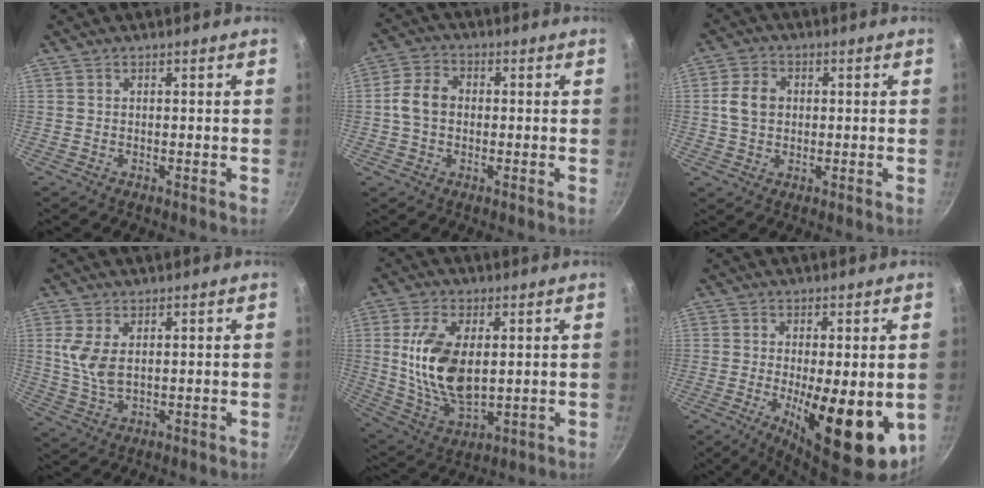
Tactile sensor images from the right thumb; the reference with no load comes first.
{"total": 6.5, "force": [-0.2, 4.9, 4.3], "torque": [-0.078, 0.018, -0.010]}
{"total": 6.1, "force": [0.5, 4.7, 3.8], "torque": [-0.062, 0.008, 0.007]}
{"total": 6.2, "force": [1.6, 3.4, 4.9], "torque": [-0.104, -0.005, 0.039]}
{"total": 15.3, "force": [2.1, 8.2, 12.8], "torque": [-0.238, -0.017, 0.051]}
{"total": 17.1, "force": [-3.8, 6.0, 15.6], "torque": [-0.198, -0.028, -0.034]}